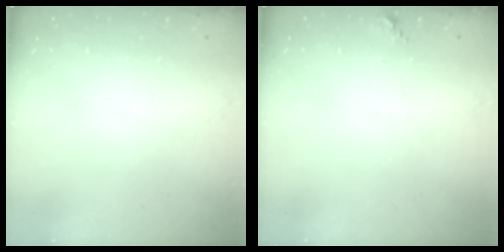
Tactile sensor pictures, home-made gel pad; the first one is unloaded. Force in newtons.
{"total": 5.4, "press": 5.4, "slide": 0.6}